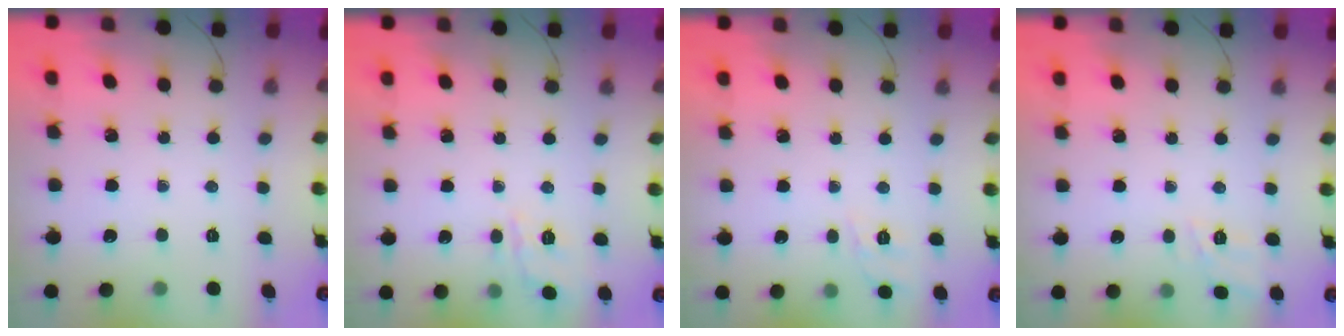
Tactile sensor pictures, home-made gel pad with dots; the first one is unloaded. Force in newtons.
{"total": 8.0, "press": 8.0, "slide": 0.9}
{"total": 6.5, "press": 6.3, "slide": 1.6}
{"total": 9.7, "press": 9.6, "slide": 1.7}